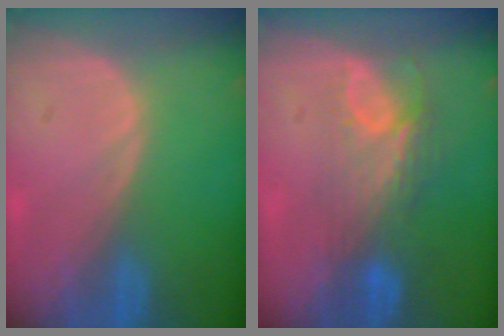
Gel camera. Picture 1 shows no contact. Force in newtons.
{"total": 7.4, "press": 6.4, "slide": 3.7}